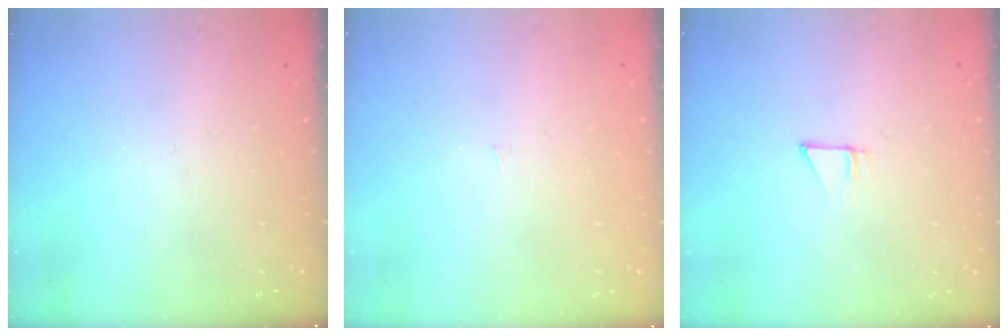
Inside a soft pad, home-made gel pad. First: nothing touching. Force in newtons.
{"total": 0.9, "press": 0.9, "slide": 0.0}
{"total": 4.9, "press": 4.9, "slide": 0.3}